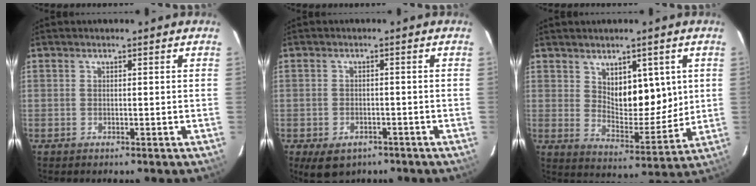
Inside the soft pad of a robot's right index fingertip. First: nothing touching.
{"total": 5.6, "force": [-3.7, 3.6, 2.3], "torque": [-0.040, -0.003, -0.045]}
{"total": 9.4, "force": [2.8, 4.3, 7.8], "torque": [-0.116, -0.004, 0.057]}